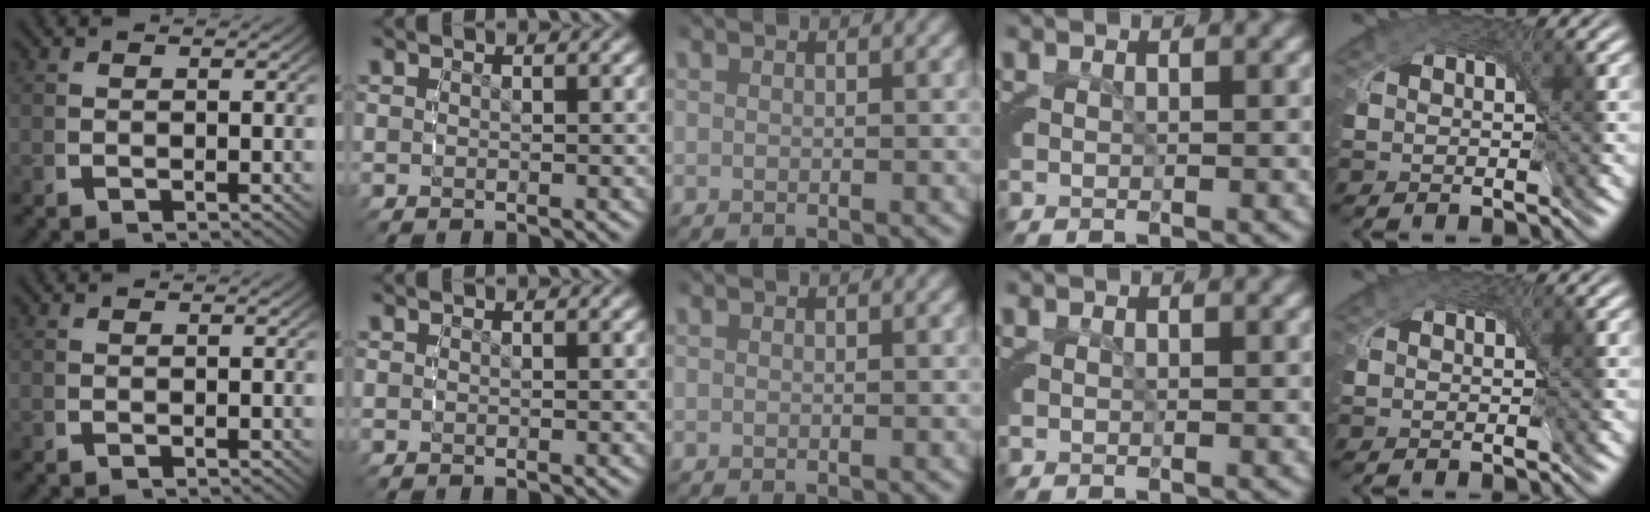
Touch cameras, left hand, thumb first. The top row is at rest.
{}